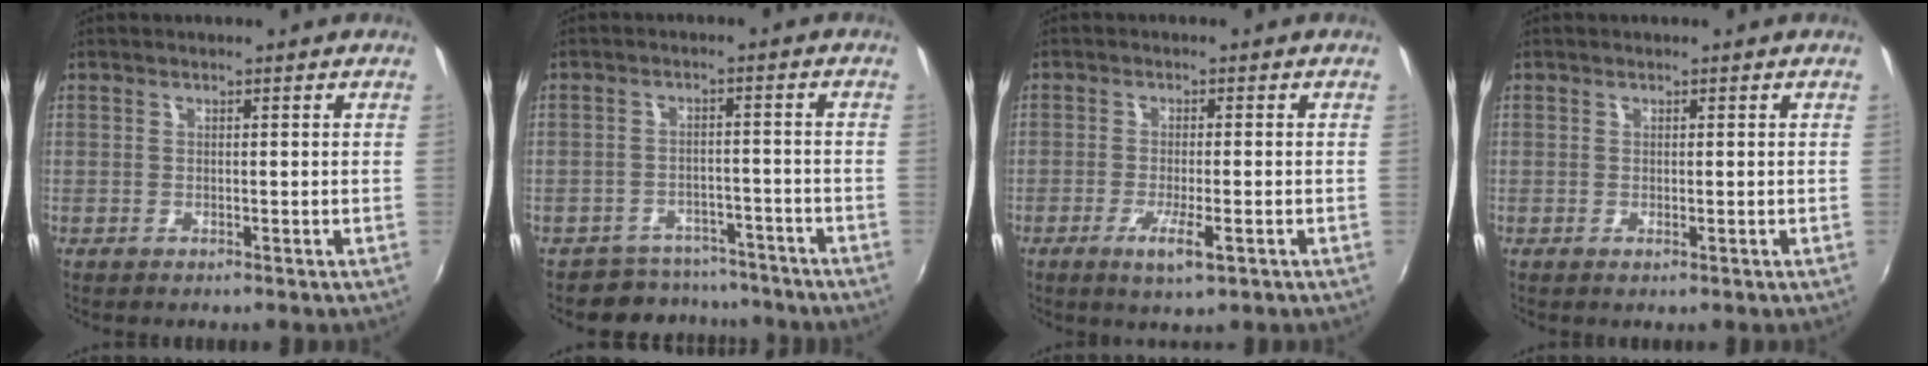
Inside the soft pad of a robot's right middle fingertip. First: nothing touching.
{"total": 8.5, "force": [-7.5, 4.0, 0.7], "torque": [-0.025, 0.015, -0.100]}
{"total": 5.0, "force": [-2.5, 0.8, 4.3], "torque": [-0.089, -0.013, -0.043]}
{"total": 0.0}